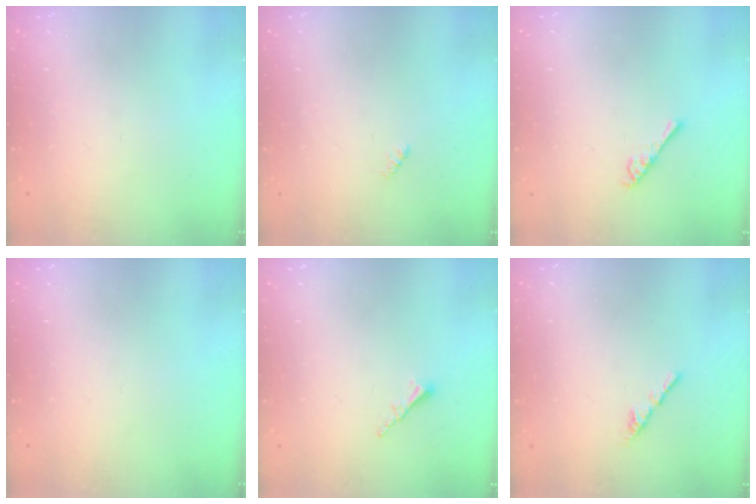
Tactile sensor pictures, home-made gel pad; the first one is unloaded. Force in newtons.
{"total": 1.9, "press": 1.9, "slide": 0.4}
{"total": 2.7, "press": 2.6, "slide": 0.4}
{"total": 0.0}
{"total": 1.7, "press": 1.7, "slide": 0.3}
{"total": 2.1, "press": 2.0, "slide": 0.7}